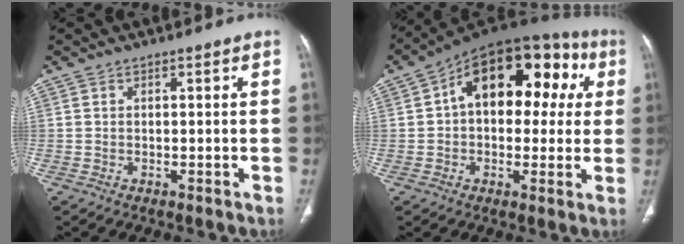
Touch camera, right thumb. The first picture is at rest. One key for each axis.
{"total": 20.5, "fx": 4.5, "fy": 12.2, "fz": 15.9, "tx": -0.181, "ty": 0.046, "tz": 0.054}